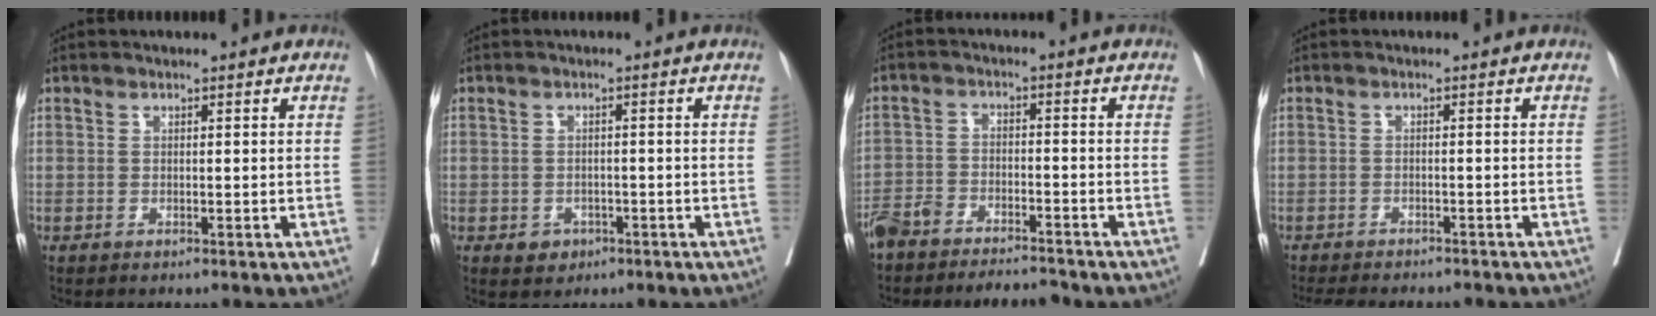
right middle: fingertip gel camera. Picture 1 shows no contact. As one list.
[{"total": 2.6, "force": [-1.2, 2.1, 0.9], "torque": [-0.008, 0.004, -0.010]}, {"total": 8.0, "force": [-7.4, 1.6, 2.6], "torque": [-0.043, 0.002, -0.124]}, {"total": 10.3, "force": [-9.2, 2.4, 3.9], "torque": [-0.065, -0.013, -0.121]}]